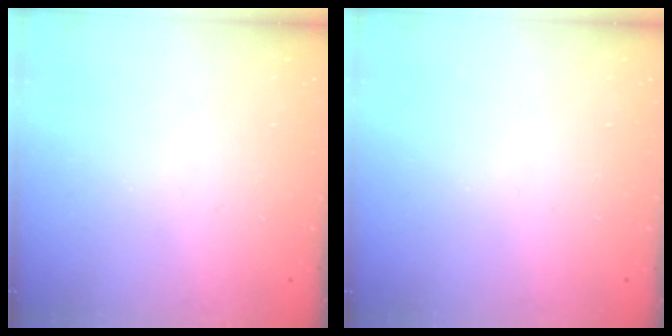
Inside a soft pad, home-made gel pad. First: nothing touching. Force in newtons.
{"total": 0.0}